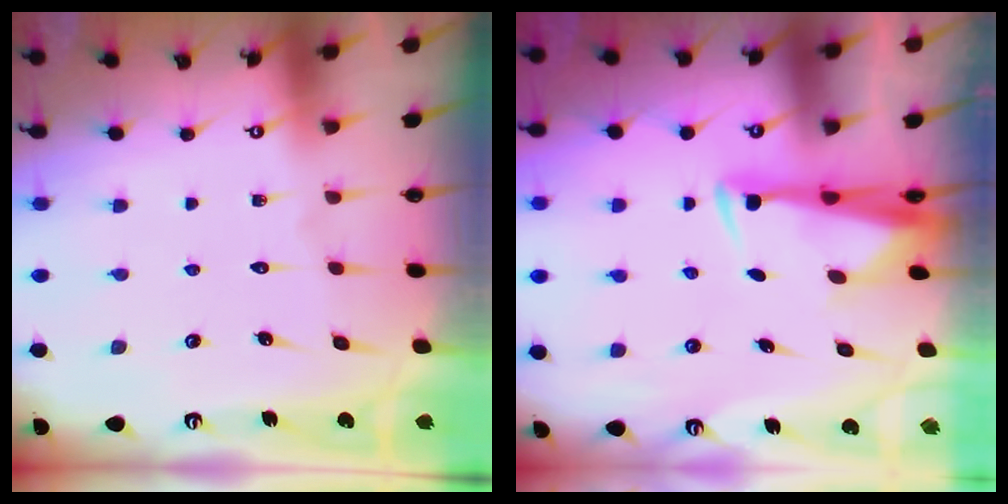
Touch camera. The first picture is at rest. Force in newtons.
{"total": 3.4, "press": 3.3, "slide": 0.8}